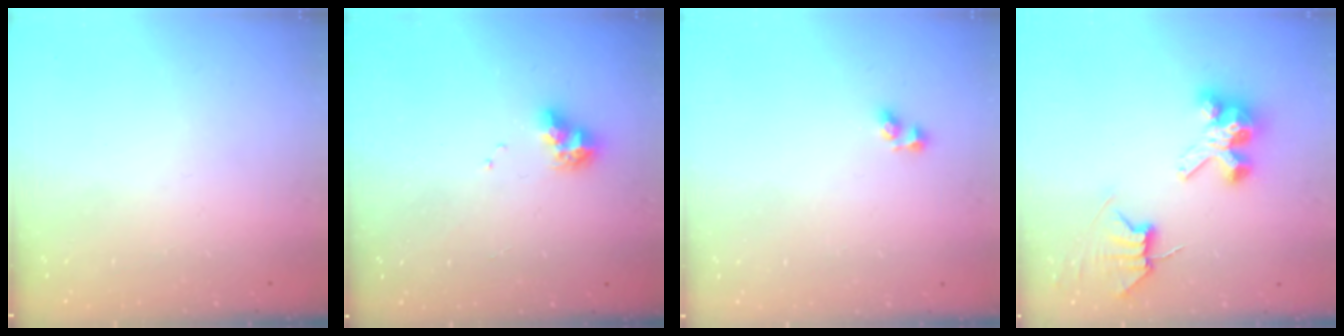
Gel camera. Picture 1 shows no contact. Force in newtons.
{"total": 8.3, "press": 8.3, "slide": 1.1}
{"total": 4.5, "press": 4.5, "slide": 0.4}
{"total": 7.8, "press": 7.7, "slide": 0.6}